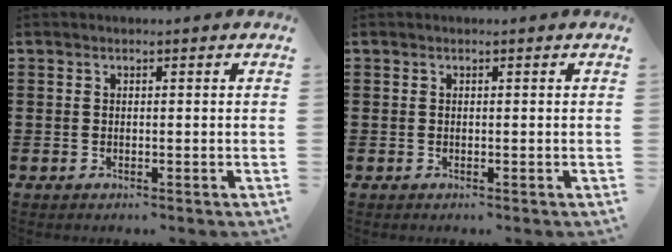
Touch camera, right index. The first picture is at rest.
{"total": 0.0}